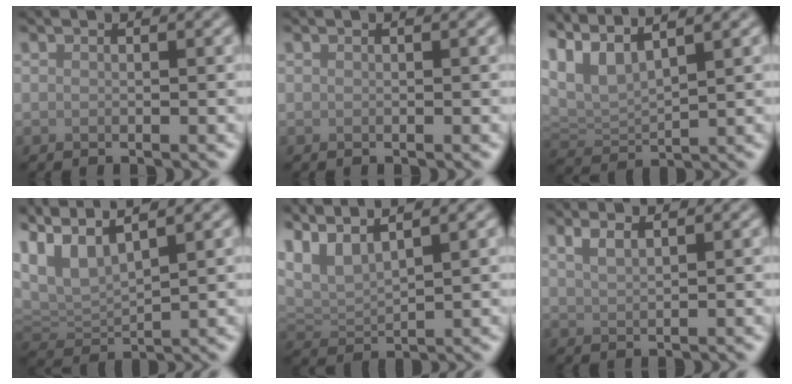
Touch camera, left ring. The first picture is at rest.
{"total": 0.0}
{"total": 5.1, "force": [3.6, 1.6, 3.3], "torque": [-0.080, 0.010, 0.074]}
{"total": 6.3, "force": [3.9, 2.4, 4.4], "torque": [-0.104, 0.014, 0.077]}
{"total": 4.6, "force": [3.5, 1.3, 2.7], "torque": [-0.066, 0.009, 0.074]}
{"total": 1.6, "force": [1.2, 0.5, 1.0], "torque": [-0.019, 0.001, 0.025]}